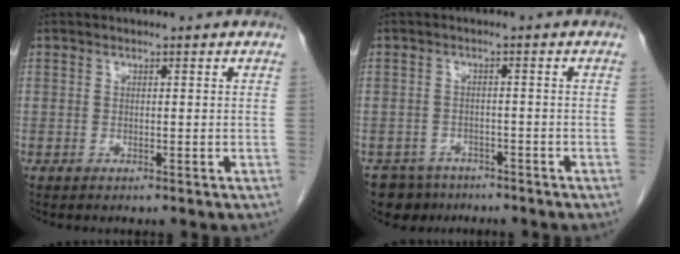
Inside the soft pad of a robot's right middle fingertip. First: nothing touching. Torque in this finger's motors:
{"motor_torque": [-0.01, 0.01, -0.03, 0.01]}